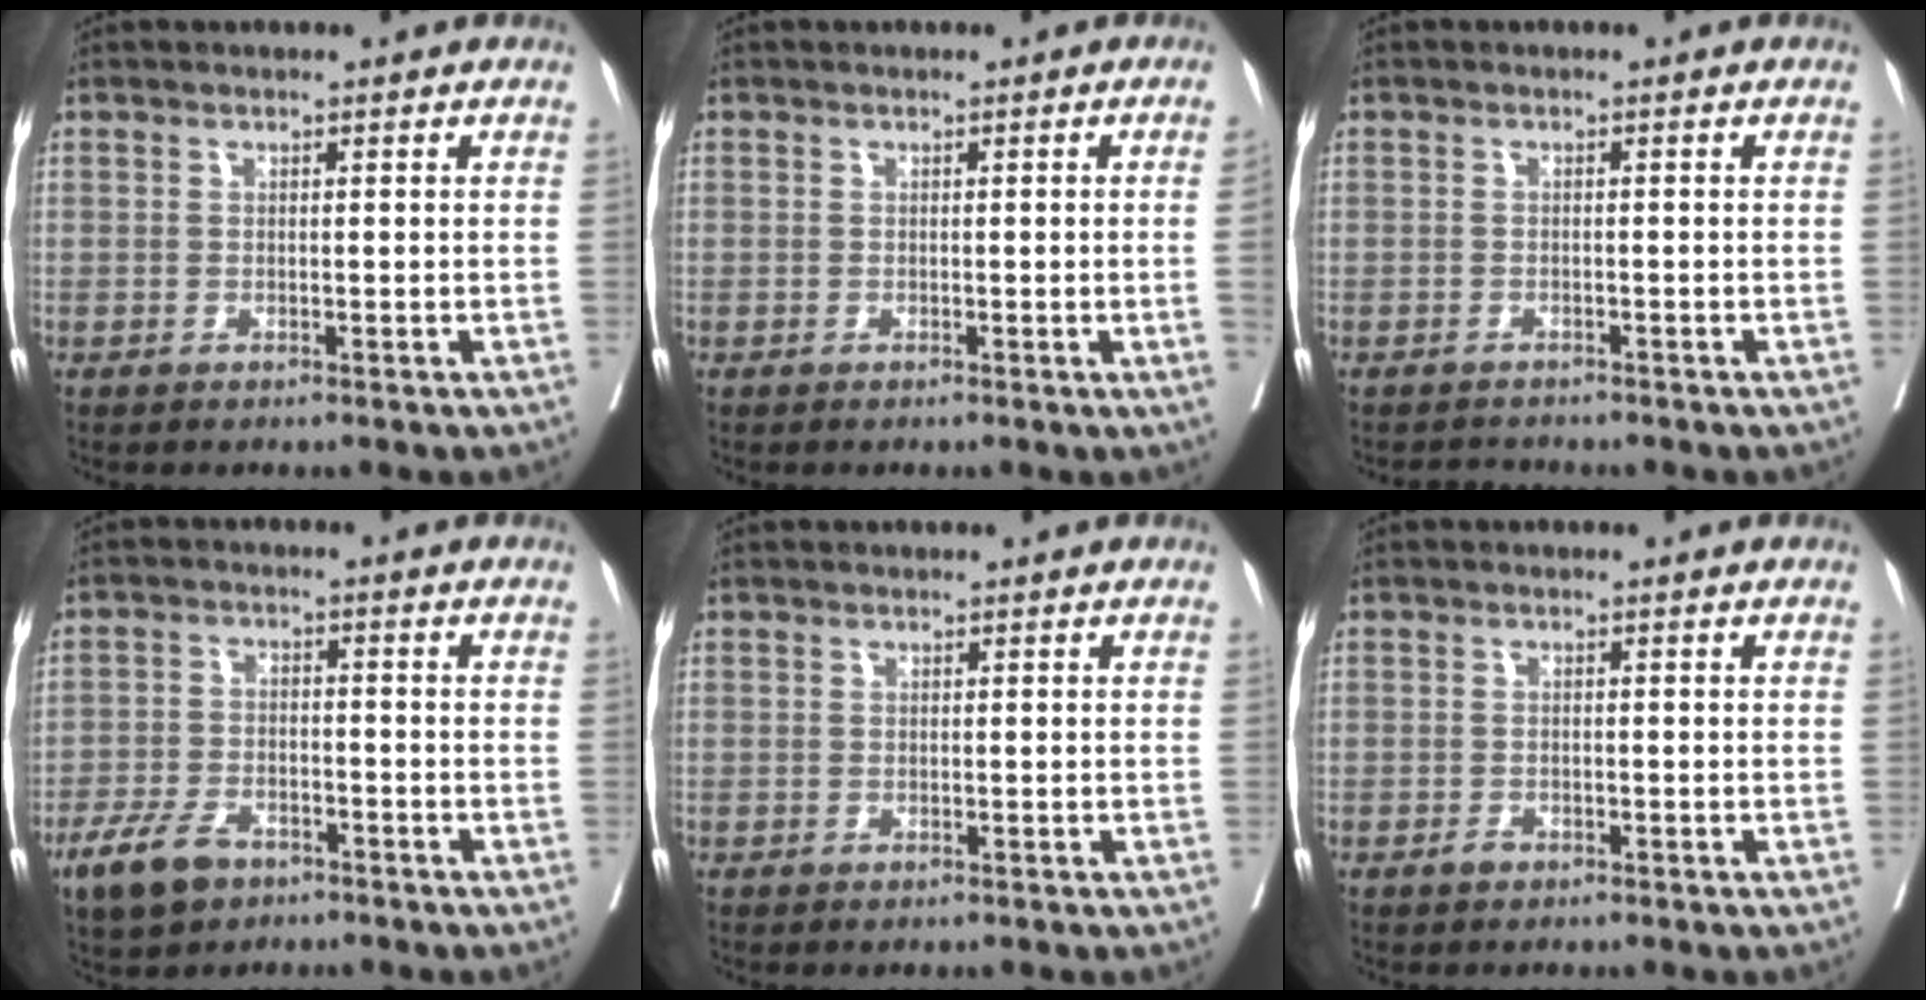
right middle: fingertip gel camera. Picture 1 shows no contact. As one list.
[{"total": 1.6, "force": [-0.2, -0.7, 1.4], "torque": [-0.020, -0.002, 0.000]}, {"total": 1.7, "force": [-1.7, 0.4, -0.2], "torque": [0.002, -0.008, -0.026]}, {"total": 6.7, "force": [-4.4, 3.5, 3.5], "torque": [-0.075, -0.002, -0.078]}, {"total": 0.0}, {"total": 1.1, "force": [-0.8, 0.6, 0.4], "torque": [-0.006, 0.002, -0.012]}]